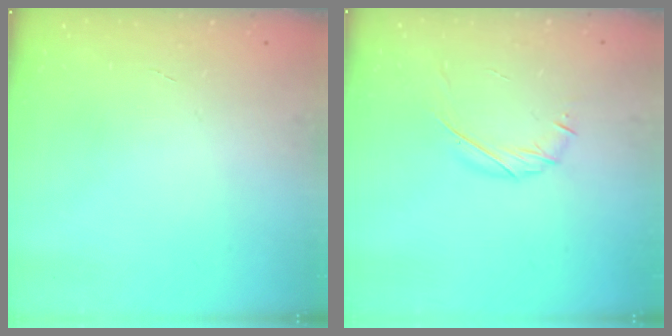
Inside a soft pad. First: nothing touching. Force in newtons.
{"total": 4.1, "press": 4.0, "slide": 1.1}